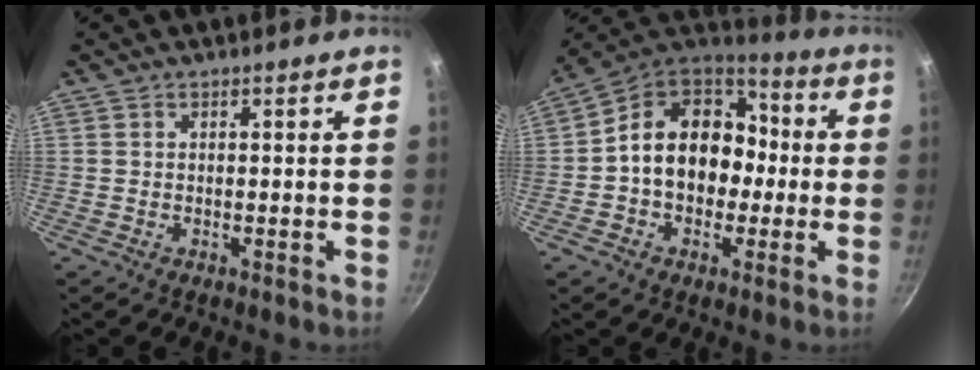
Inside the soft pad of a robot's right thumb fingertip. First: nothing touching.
{"total": 17.1, "force": [-0.5, 13.4, 10.6], "torque": [-0.130, 0.050, -0.021]}